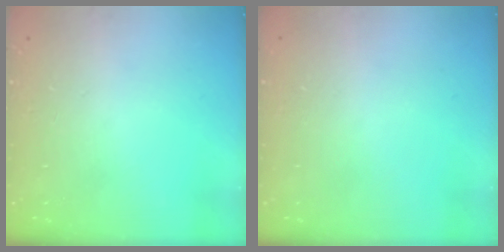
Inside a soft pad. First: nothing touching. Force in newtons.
{"total": 0.6, "press": 0.5, "slide": 0.2}